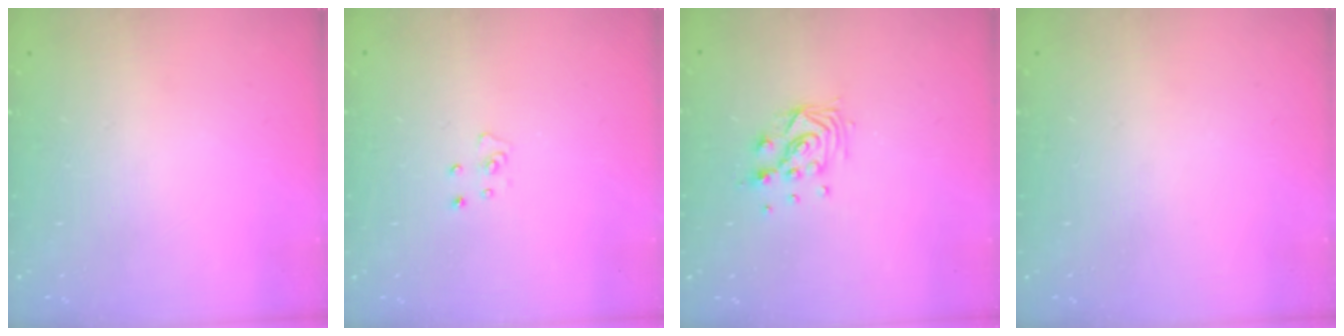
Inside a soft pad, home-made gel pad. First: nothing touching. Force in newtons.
{"total": 3.9, "press": 3.9, "slide": 0.3}
{"total": 9.3, "press": 9.3, "slide": 0.9}
{"total": 0.0}